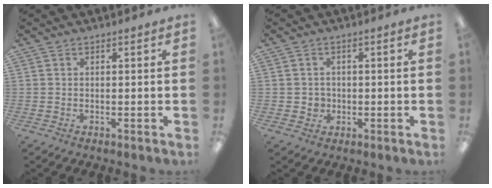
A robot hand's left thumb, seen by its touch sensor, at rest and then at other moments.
{"total": 2.6, "force": [-0.1, 2.5, 0.4], "torque": [-0.003, 0.001, -0.006]}